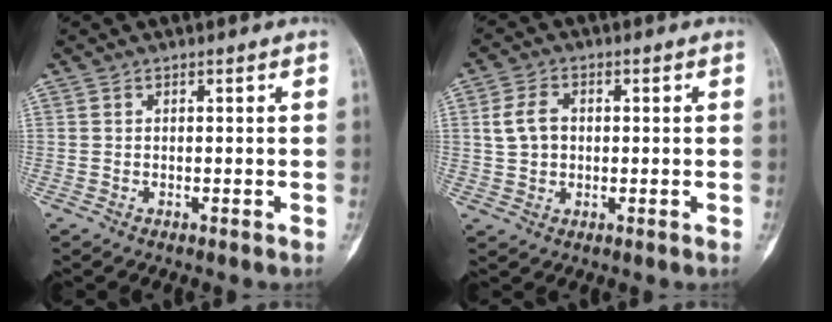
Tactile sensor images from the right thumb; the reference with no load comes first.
{"total": 5.1, "force": [0.7, 3.9, 3.3], "torque": [-0.058, 0.009, 0.013]}